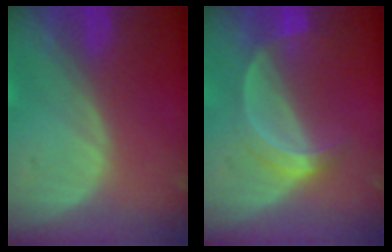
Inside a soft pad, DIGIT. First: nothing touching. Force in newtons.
{"total": 5.2, "press": 4.9, "slide": 1.6}